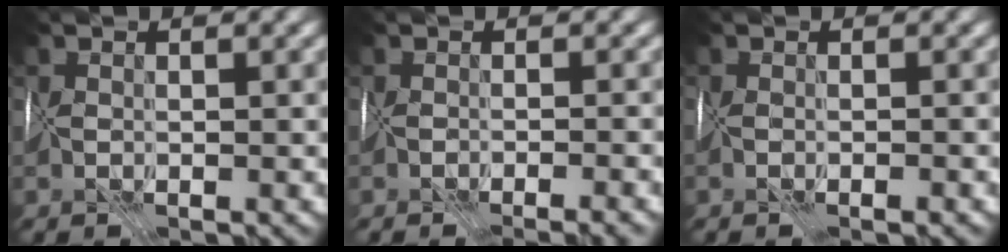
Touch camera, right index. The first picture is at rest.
{"total": 3.7, "force": [-3.1, 0.5, 1.8], "torque": [-0.006, -0.004, -0.030]}
{"total": 2.4, "force": [-1.6, 0.7, 1.6], "torque": [-0.009, 0.000, -0.019]}